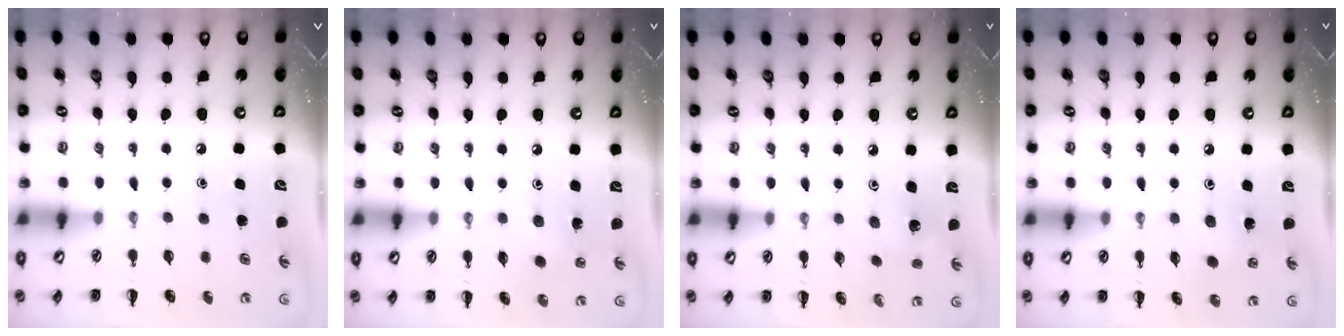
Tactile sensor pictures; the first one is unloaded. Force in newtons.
{"total": 2.5, "press": 2.4, "slide": 0.7}
{"total": 1.6, "press": 1.5, "slide": 0.5}
{"total": 3.4, "press": 3.3, "slide": 1.0}